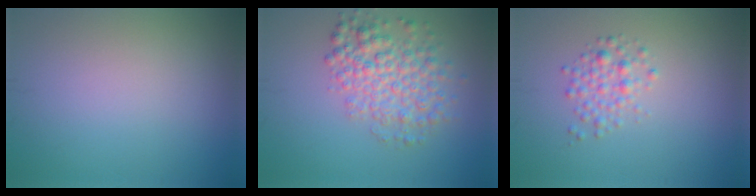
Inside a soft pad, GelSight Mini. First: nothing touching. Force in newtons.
{"total": 5.0, "press": 5.0, "slide": 0.1}
{"total": 2.1, "press": 2.1, "slide": 0.1}